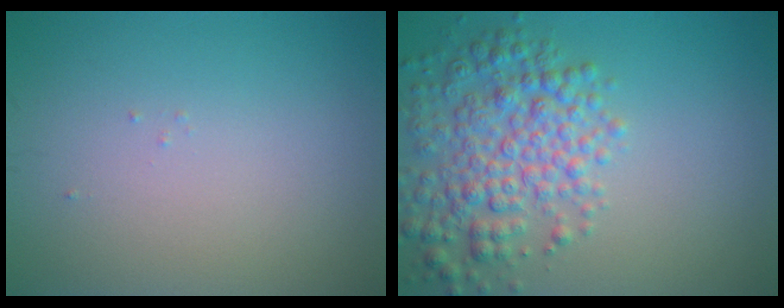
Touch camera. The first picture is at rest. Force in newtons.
{"total": 5.8, "press": 5.8, "slide": 0.2}